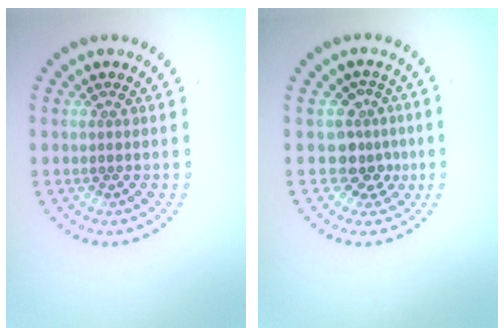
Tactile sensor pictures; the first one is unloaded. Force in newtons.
{"total": 2.8, "press": 2.0, "slide": 1.9}